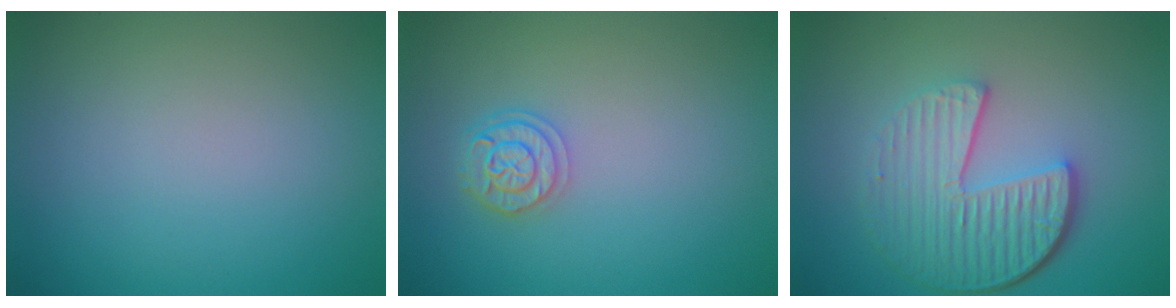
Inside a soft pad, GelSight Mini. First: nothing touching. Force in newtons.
{"total": 2.6, "press": 2.4, "slide": 1.0}
{"total": 6.2, "press": 4.4, "slide": 4.4}